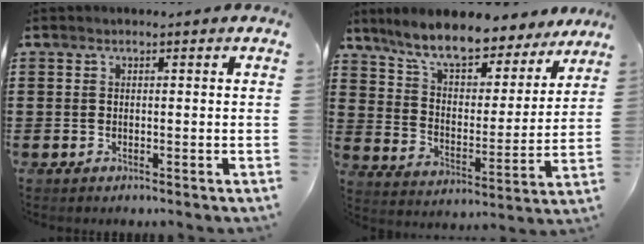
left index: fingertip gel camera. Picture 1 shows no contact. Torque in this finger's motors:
{"motor_torque": [1.44, -0.70, 0.55, 0.21]}